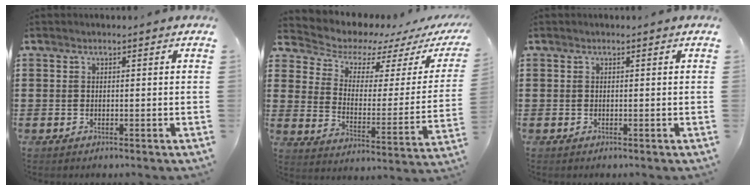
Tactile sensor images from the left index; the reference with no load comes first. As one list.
[{"total": 5.1, "force": [4.6, 2.2, 0.7], "torque": [-0.042, -0.039, 0.074]}, {"total": 0.0}]